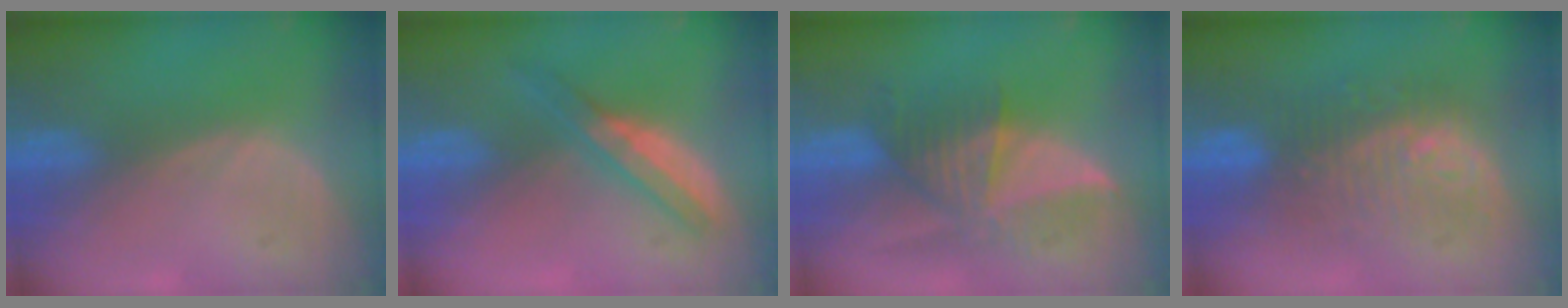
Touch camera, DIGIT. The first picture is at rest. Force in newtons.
{"total": 4.9, "press": 4.8, "slide": 0.7}
{"total": 7.7, "press": 7.5, "slide": 1.8}
{"total": 9.5, "press": 9.5, "slide": 0.5}